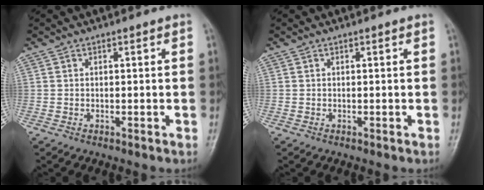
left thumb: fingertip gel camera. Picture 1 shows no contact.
{"total": 0.0}